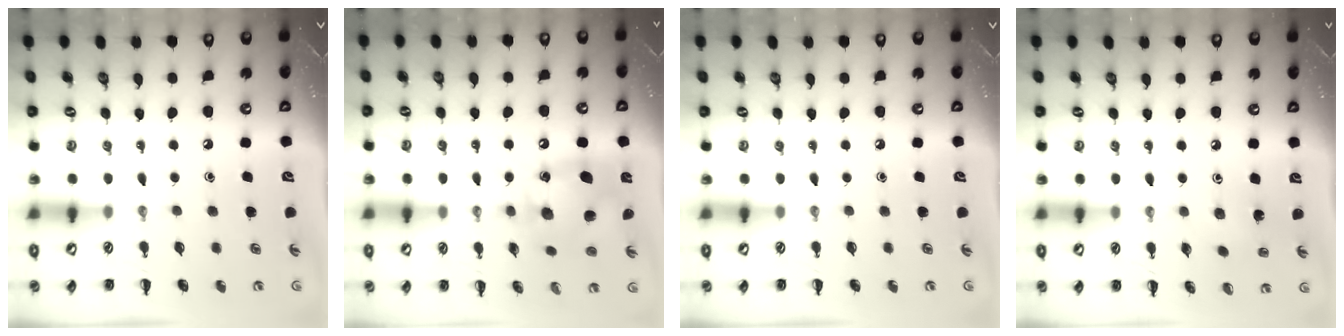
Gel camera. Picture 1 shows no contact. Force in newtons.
{"total": 12.7, "press": 12.5, "slide": 1.8}
{"total": 0.0}
{"total": 2.6, "press": 2.5, "slide": 0.8}